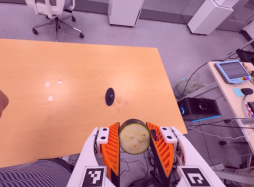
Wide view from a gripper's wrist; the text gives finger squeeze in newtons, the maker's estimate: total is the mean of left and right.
{"total": 8.6, "left": 7.6, "right": 9.6}